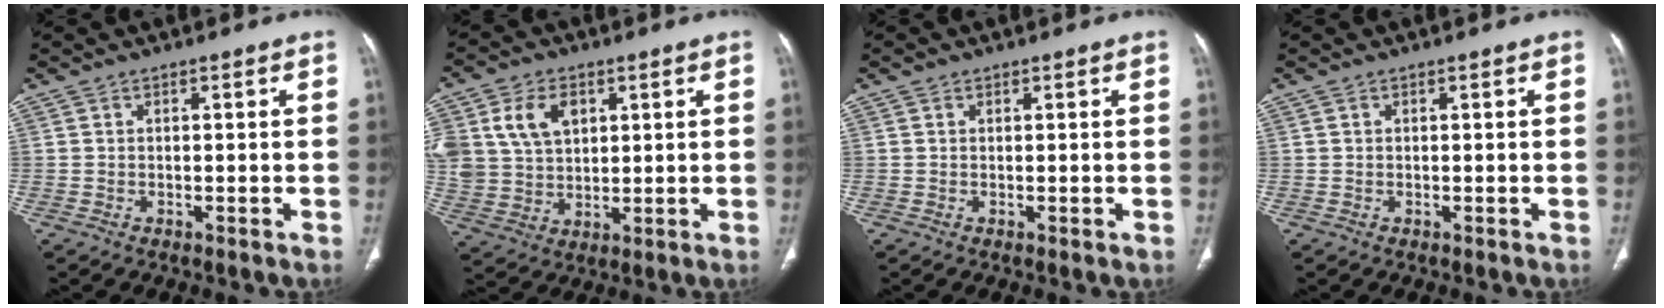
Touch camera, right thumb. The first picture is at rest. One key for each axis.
{"total": 13.5, "fx": 4.7, "fy": 9.8, "fz": 8.0, "tx": -0.155, "ty": -0.005, "tz": 0.101}
{"total": 0.7, "fx": 0.4, "fy": 0.5, "fz": 0.3, "tx": -0.003, "ty": -0.003, "tz": 0.005}
{"total": 0.0}